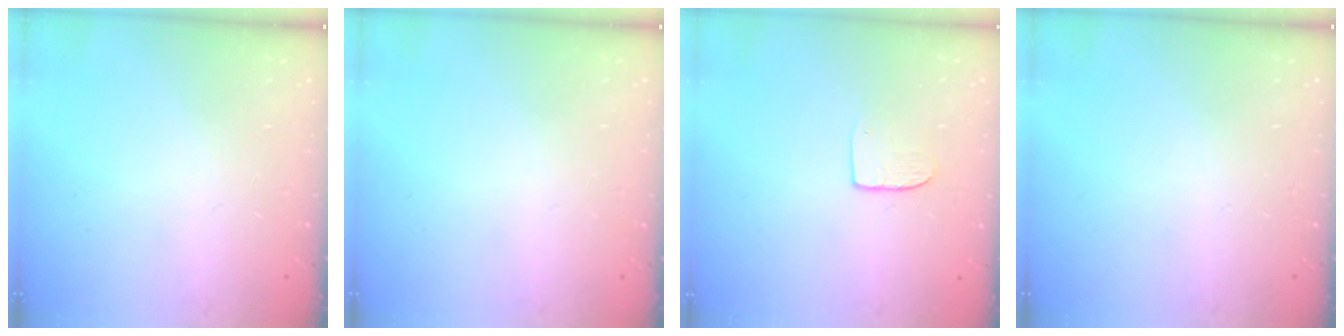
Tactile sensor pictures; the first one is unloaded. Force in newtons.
{"total": 0.0}
{"total": 6.3, "press": 6.3, "slide": 0.6}
{"total": 0.0}